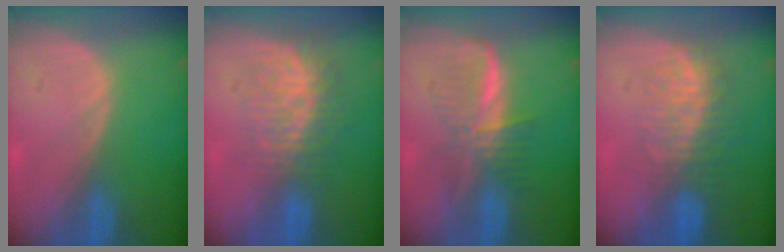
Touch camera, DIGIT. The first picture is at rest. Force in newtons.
{"total": 8.8, "press": 7.4, "slide": 4.7}
{"total": 5.9, "press": 5.8, "slide": 0.8}
{"total": 7.7, "press": 7.1, "slide": 3.1}